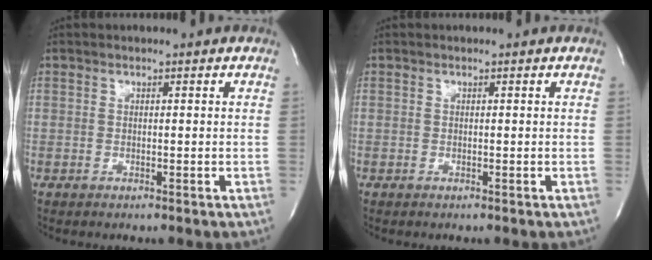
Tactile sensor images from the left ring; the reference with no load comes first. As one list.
[{"total": 0.0}]